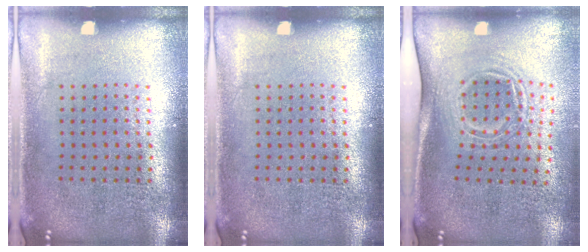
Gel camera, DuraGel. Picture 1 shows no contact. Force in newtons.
{"total": 0.0}
{"total": 1.7, "press": 1.2, "slide": 1.2}